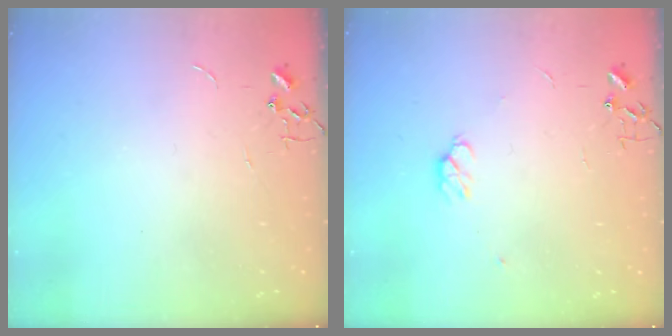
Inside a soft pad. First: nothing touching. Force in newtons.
{"total": 4.4, "press": 4.3, "slide": 0.8}